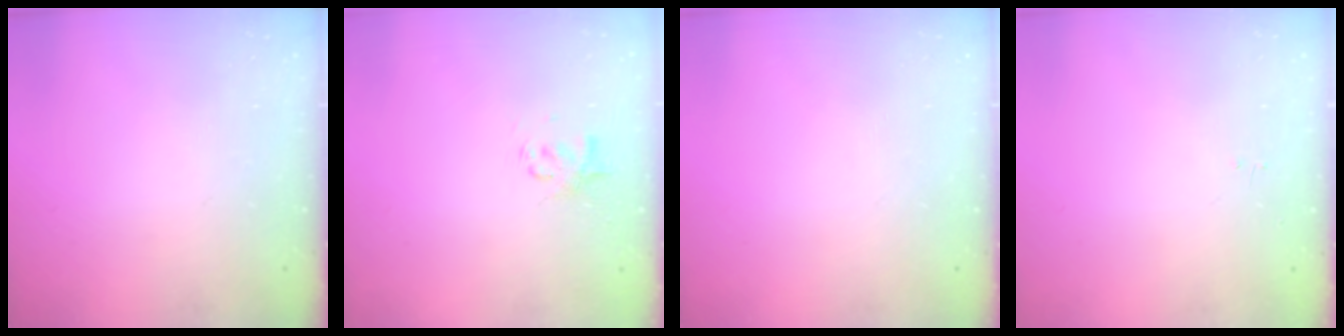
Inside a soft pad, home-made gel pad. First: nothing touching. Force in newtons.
{"total": 1.4, "press": 1.3, "slide": 0.5}
{"total": 0.0}
{"total": 0.0}